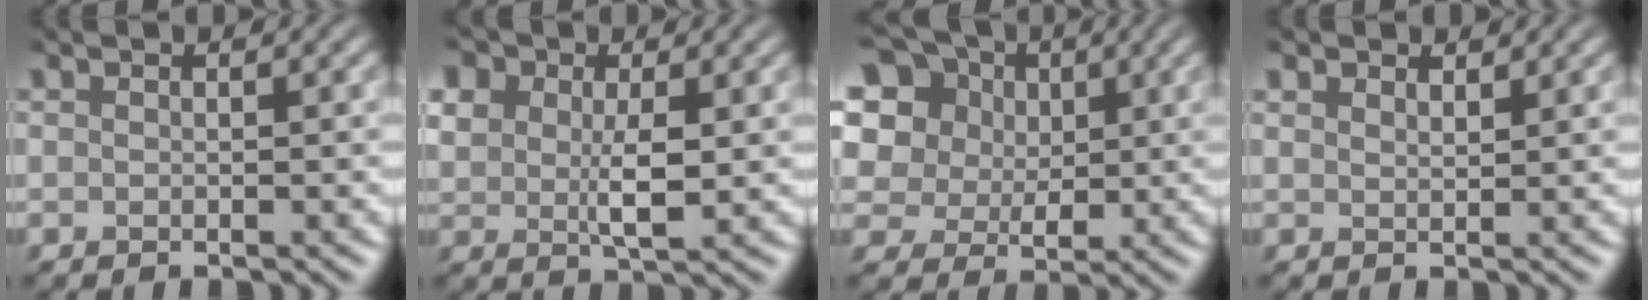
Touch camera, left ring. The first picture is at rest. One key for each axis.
{"total": 5.7, "fx": 1.0, "fy": 3.7, "fz": 4.2, "tx": -0.087, "ty": -0.006, "tz": 0.021}
{"total": 15.0, "fx": 7.2, "fy": 11.4, "fz": 6.6, "tx": -0.179, "ty": 0.038, "tz": 0.134}
{"total": 1.5, "fx": 1.3, "fy": 0.5, "fz": 0.5, "tx": -0.013, "ty": -0.001, "tz": 0.024}